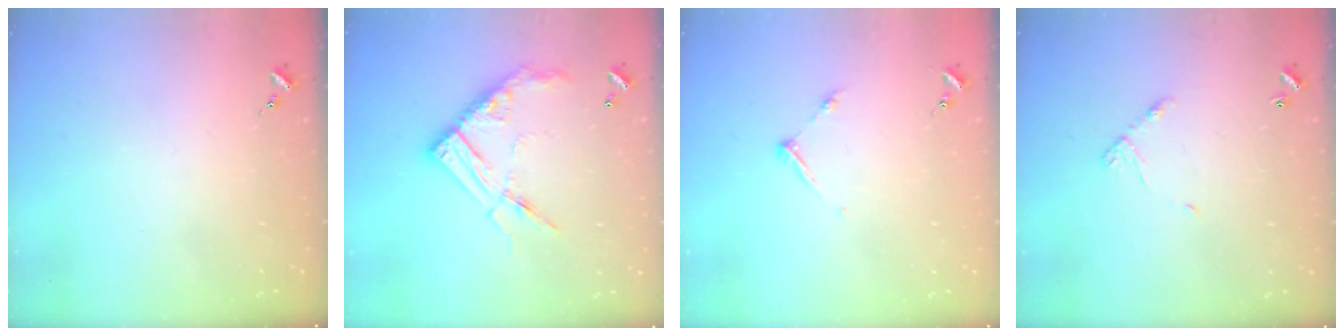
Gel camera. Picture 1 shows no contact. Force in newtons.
{"total": 15.8, "press": 15.7, "slide": 1.4}
{"total": 5.6, "press": 5.6, "slide": 0.6}
{"total": 6.2, "press": 6.2, "slide": 0.4}